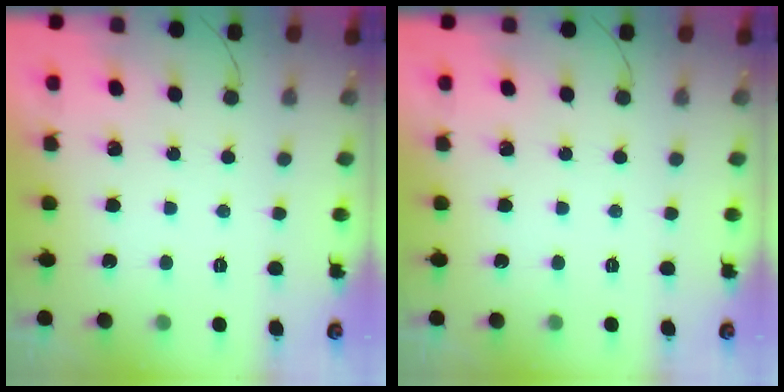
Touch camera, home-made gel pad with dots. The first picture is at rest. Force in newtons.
{"total": 0.0}